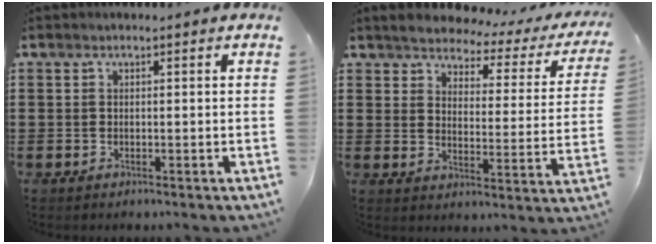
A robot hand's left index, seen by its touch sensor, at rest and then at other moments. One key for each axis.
{"total": 3.3, "fx": 3.2, "fy": 0.5, "fz": 0.3, "tx": -0.033, "ty": -0.026, "tz": 0.048}